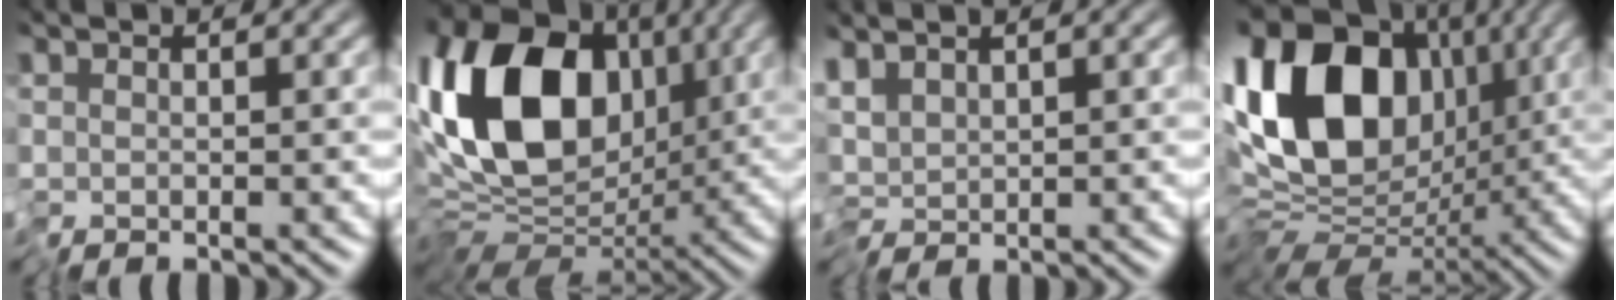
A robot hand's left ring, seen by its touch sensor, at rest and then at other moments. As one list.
[{"total": 13.2, "force": [2.4, 9.0, 9.4], "torque": [-0.170, 0.016, 0.029]}, {"total": 2.2, "force": [0.4, 0.9, 1.9], "torque": [-0.038, 0.006, 0.003]}, {"total": 14.7, "force": [2.9, 10.1, 10.2], "torque": [-0.183, 0.037, 0.031]}]